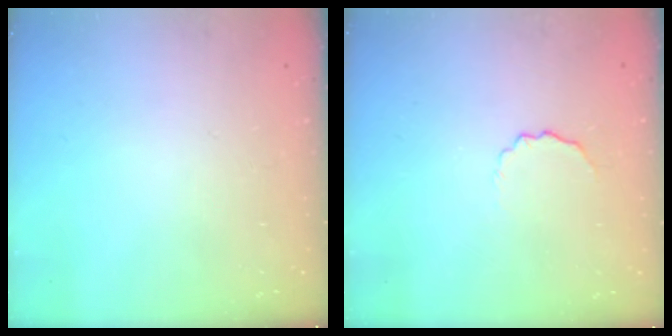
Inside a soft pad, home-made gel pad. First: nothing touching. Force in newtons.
{"total": 3.5, "press": 3.4, "slide": 0.7}